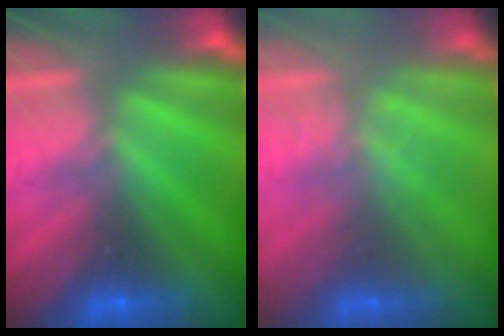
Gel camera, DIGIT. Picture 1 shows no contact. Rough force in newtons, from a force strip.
{"total": 1.5}